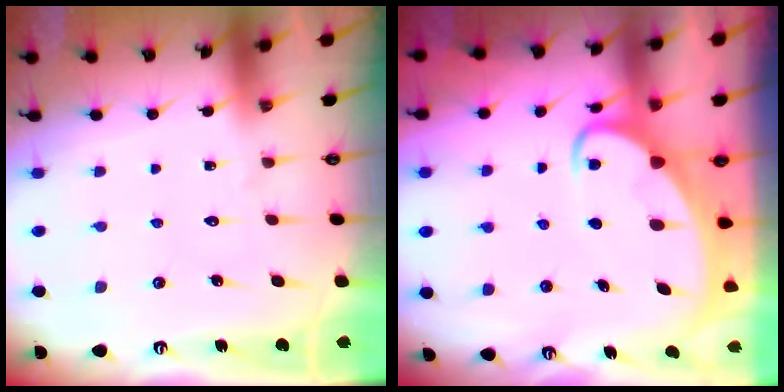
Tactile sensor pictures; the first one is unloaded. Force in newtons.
{"total": 4.7, "press": 4.7, "slide": 0.6}